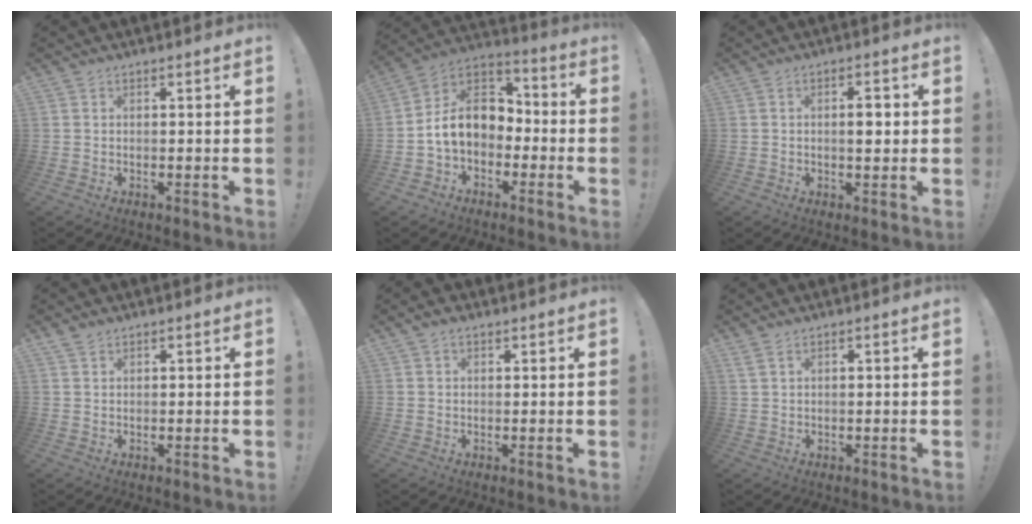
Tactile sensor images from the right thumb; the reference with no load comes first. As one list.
[{"total": 14.0, "force": [0.2, 10.8, 8.9], "torque": [-0.138, 0.005, 0.011]}, {"total": 4.2, "force": [0.0, 1.8, 3.8], "torque": [-0.041, -0.001, -0.010]}, {"total": 1.8, "force": [1.5, 0.8, 0.5], "torque": [-0.005, -0.008, 0.028]}, {"total": 2.0, "force": [1.3, 1.2, 0.9], "torque": [-0.010, -0.004, 0.024]}, {"total": 1.9, "force": [1.2, 0.5, 1.3], "torque": [-0.029, 0.000, 0.024]}]